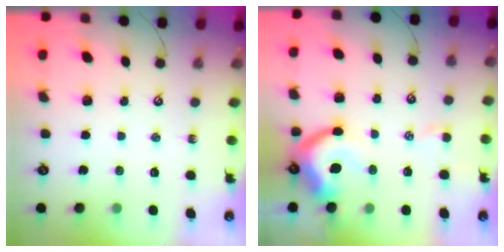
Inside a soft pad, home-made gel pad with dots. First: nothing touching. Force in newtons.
{"total": 8.9, "press": 8.7, "slide": 1.6}